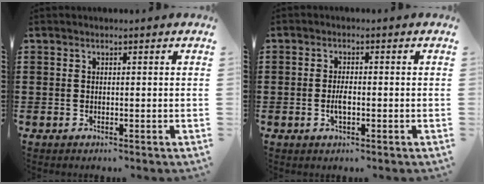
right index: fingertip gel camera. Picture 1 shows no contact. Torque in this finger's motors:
{"motor_torque": [1.88, 0.26, 0.33, 0.04]}